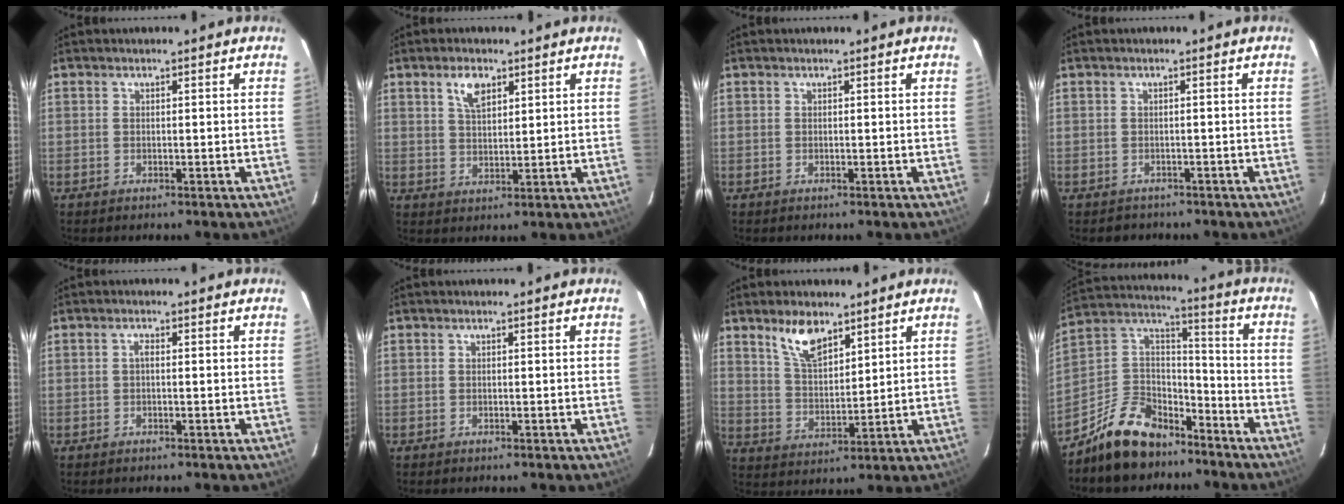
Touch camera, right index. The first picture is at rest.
{"total": 4.9, "force": [2.8, 2.4, 3.3], "torque": [-0.057, 0.006, 0.053]}
{"total": 0.0}
{"total": 2.1, "force": [-1.5, 1.4, -0.1], "torque": [0.000, 0.006, -0.017]}
{"total": 0.8, "force": [-0.1, 0.3, 0.7], "torque": [-0.014, 0.005, -0.003]}
{"total": 0.0}
{"total": 8.2, "force": [5.7, 3.4, 4.9], "torque": [-0.086, 0.004, 0.115]}
{"total": 15.8, "force": [-11.6, 8.4, 6.7], "torque": [-0.156, 0.046, -0.188]}